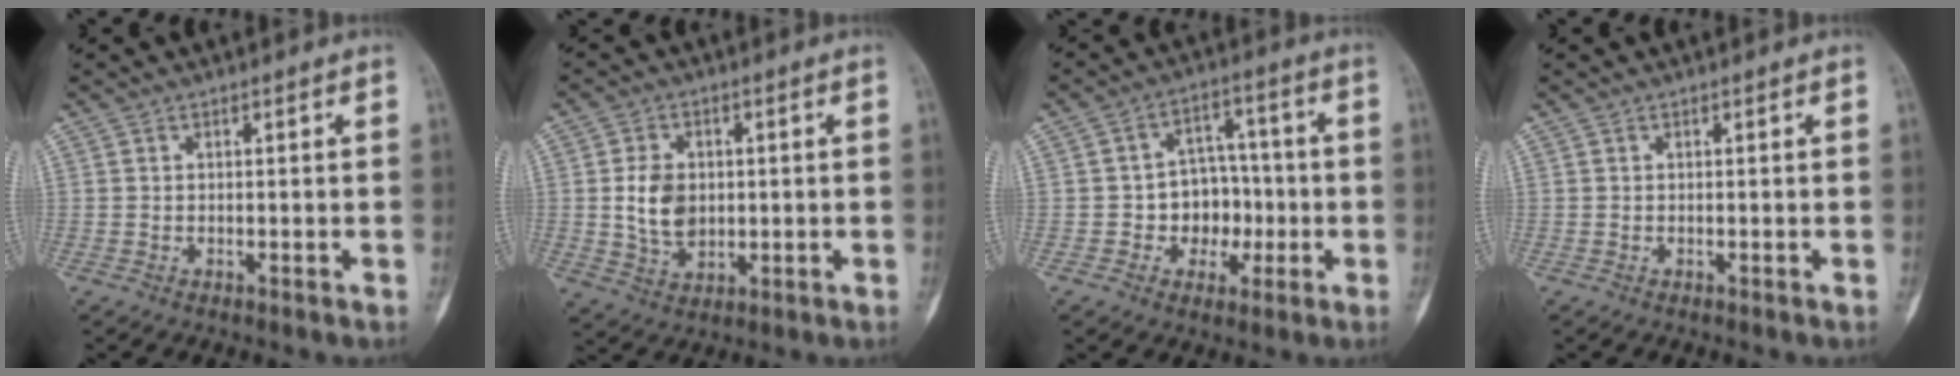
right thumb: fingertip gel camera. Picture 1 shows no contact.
{"total": 7.9, "force": [0.4, 5.8, 5.3], "torque": [-0.079, -0.007, 0.013]}
{"total": 9.0, "force": [-1.8, 7.6, 4.6], "torque": [-0.010, 0.035, -0.030]}
{"total": 0.0}